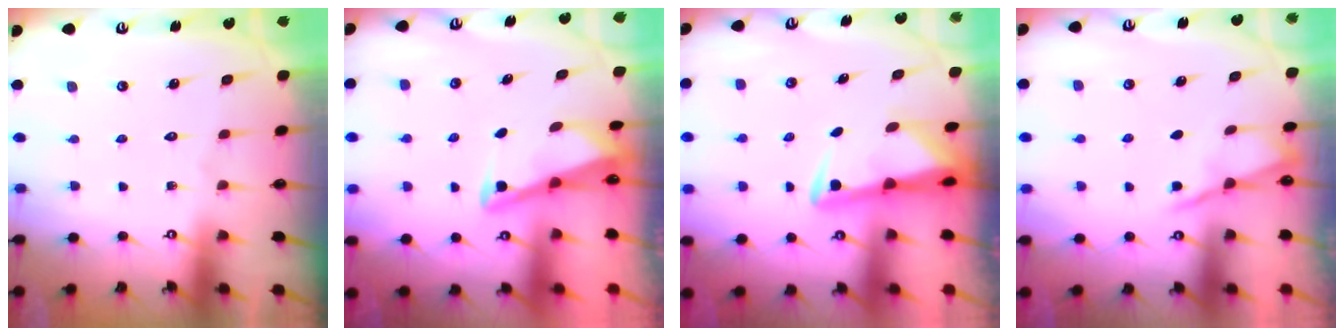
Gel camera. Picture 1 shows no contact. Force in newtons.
{"total": 2.9, "press": 2.9, "slide": 0.4}
{"total": 2.7, "press": 2.6, "slide": 0.5}
{"total": 2.8, "press": 2.8, "slide": 0.5}